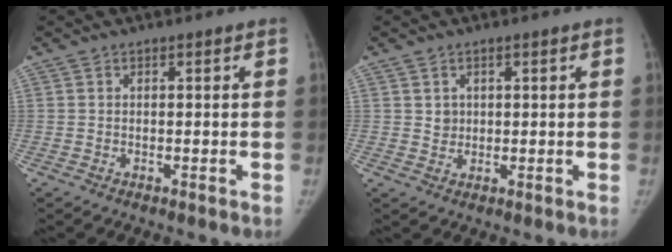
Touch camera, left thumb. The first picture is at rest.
{"total": 2.1, "force": [0.7, 1.9, 0.6], "torque": [-0.001, -0.005, 0.016]}